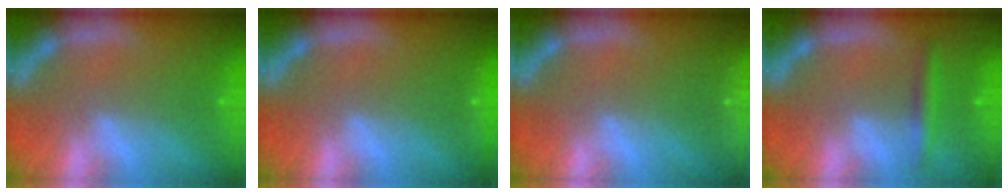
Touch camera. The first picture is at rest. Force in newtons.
{"total": 1.4}
{"total": 9.5}
{"total": 2.4}